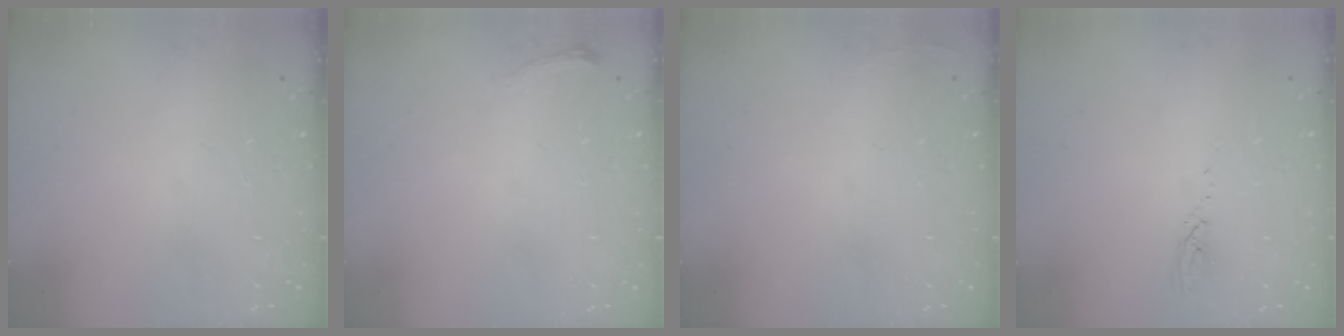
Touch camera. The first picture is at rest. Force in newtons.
{"total": 4.5, "press": 4.3, "slide": 1.1}
{"total": 2.5, "press": 2.4, "slide": 0.9}
{"total": 3.0, "press": 3.0, "slide": 0.2}